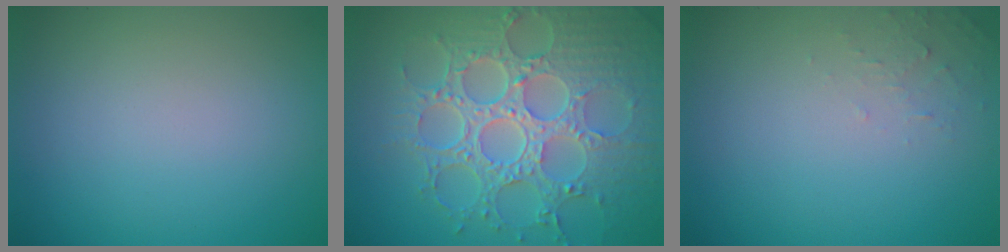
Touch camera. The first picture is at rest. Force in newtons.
{"total": 8.9, "press": 6.5, "slide": 6.1}
{"total": 0.9, "press": 0.9, "slide": 0.1}